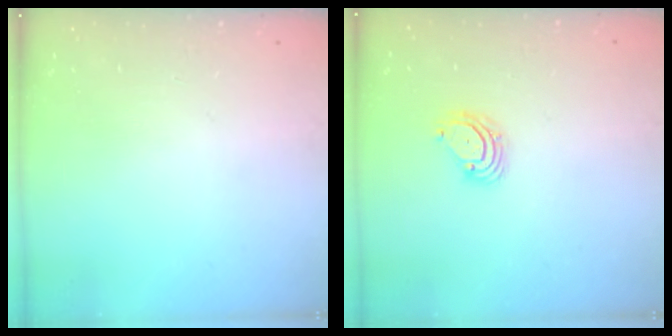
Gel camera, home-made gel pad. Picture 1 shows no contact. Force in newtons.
{"total": 3.9, "press": 3.9, "slide": 0.3}